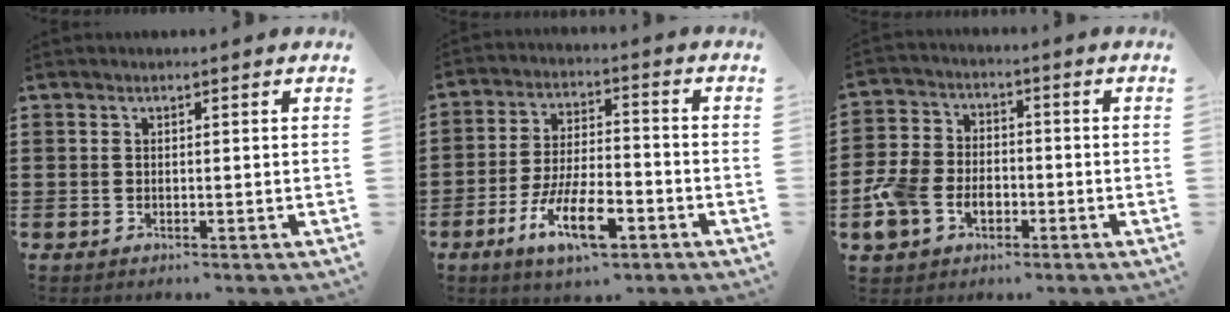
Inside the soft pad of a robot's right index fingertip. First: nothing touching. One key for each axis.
{"total": 10.2, "fx": -5.2, "fy": 3.6, "fz": 8.0, "tx": -0.165, "ty": 0.001, "tz": -0.094}
{"total": 6.9, "fx": -2.7, "fy": 5.3, "fz": 3.6, "tx": -0.109, "ty": 0.007, "tz": -0.057}